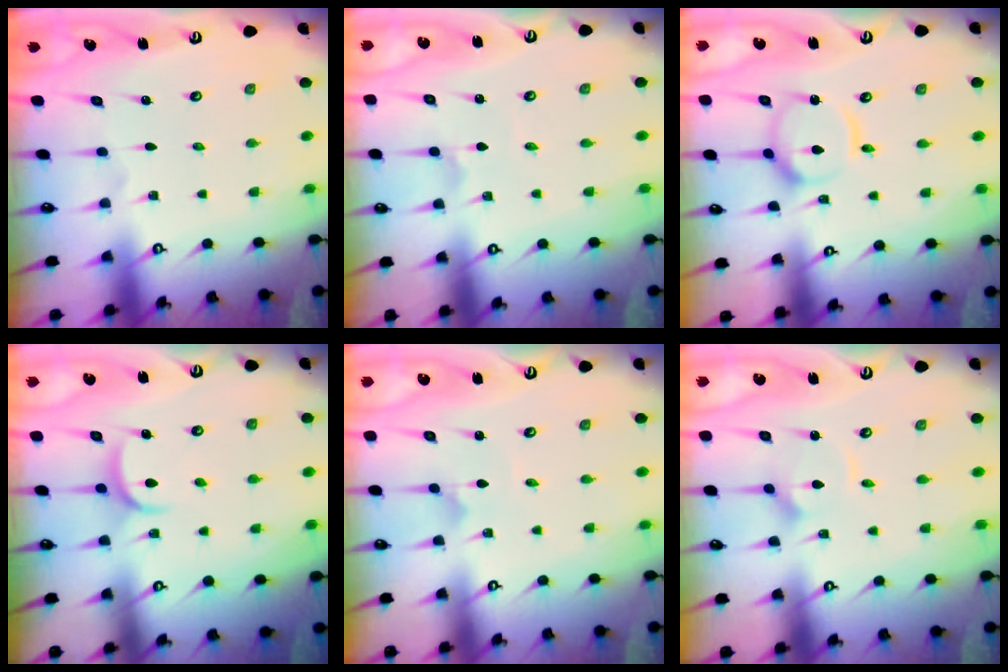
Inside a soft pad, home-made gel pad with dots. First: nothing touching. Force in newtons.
{"total": 0.8, "press": 0.7, "slide": 0.2}
{"total": 12.5, "press": 12.5, "slide": 1.4}
{"total": 4.9, "press": 4.8, "slide": 0.8}
{"total": 1.9, "press": 1.9, "slide": 0.2}
{"total": 5.4, "press": 5.3, "slide": 0.5}